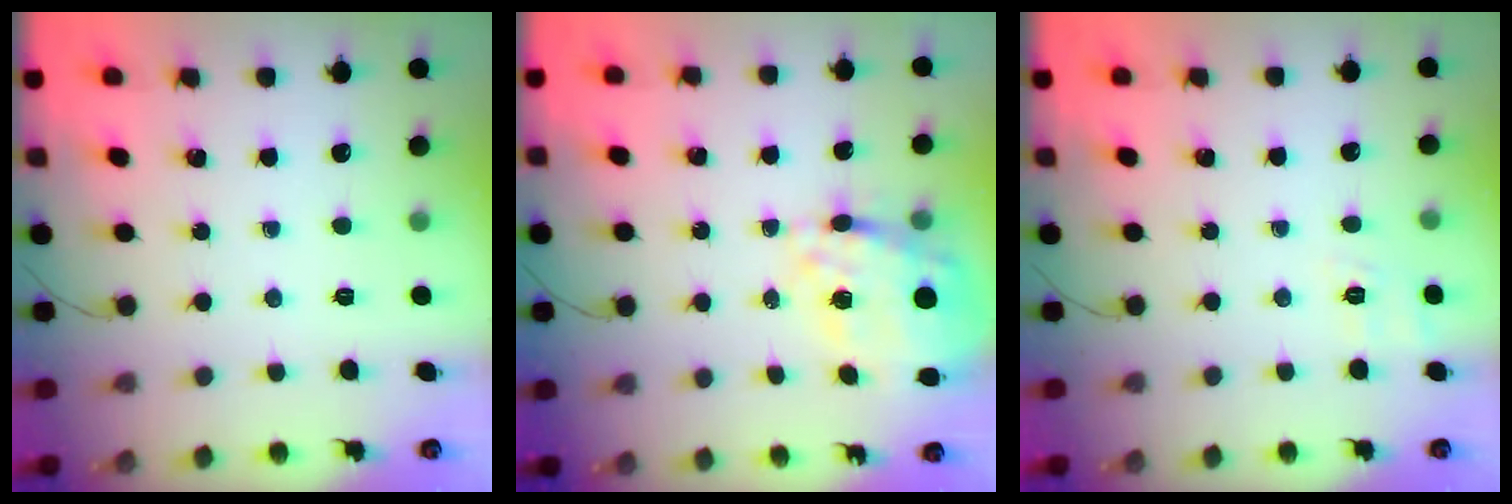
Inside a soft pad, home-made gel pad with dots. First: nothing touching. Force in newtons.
{"total": 18.6, "press": 18.2, "slide": 3.7}
{"total": 2.5, "press": 1.4, "slide": 2.0}